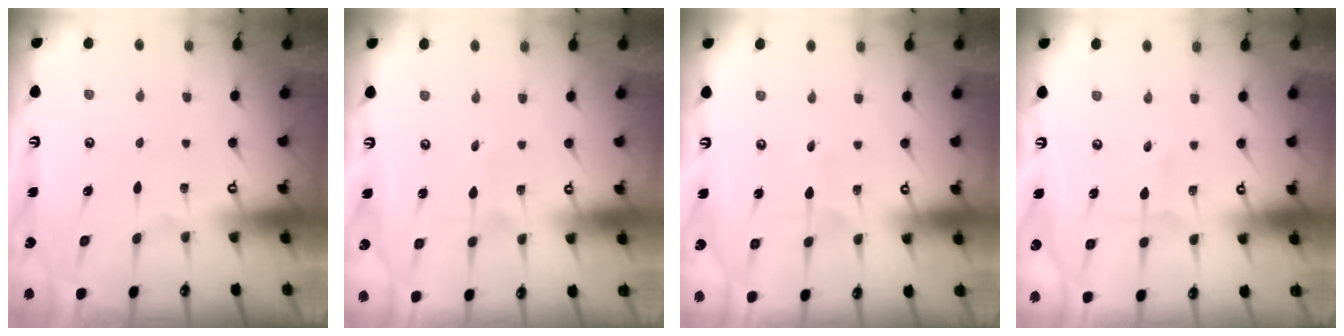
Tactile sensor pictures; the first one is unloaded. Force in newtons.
{"total": 0.5, "press": 0.5, "slide": 0.0}
{"total": 1.3, "press": 1.3, "slide": 0.1}
{"total": 1.8, "press": 1.7, "slide": 0.2}